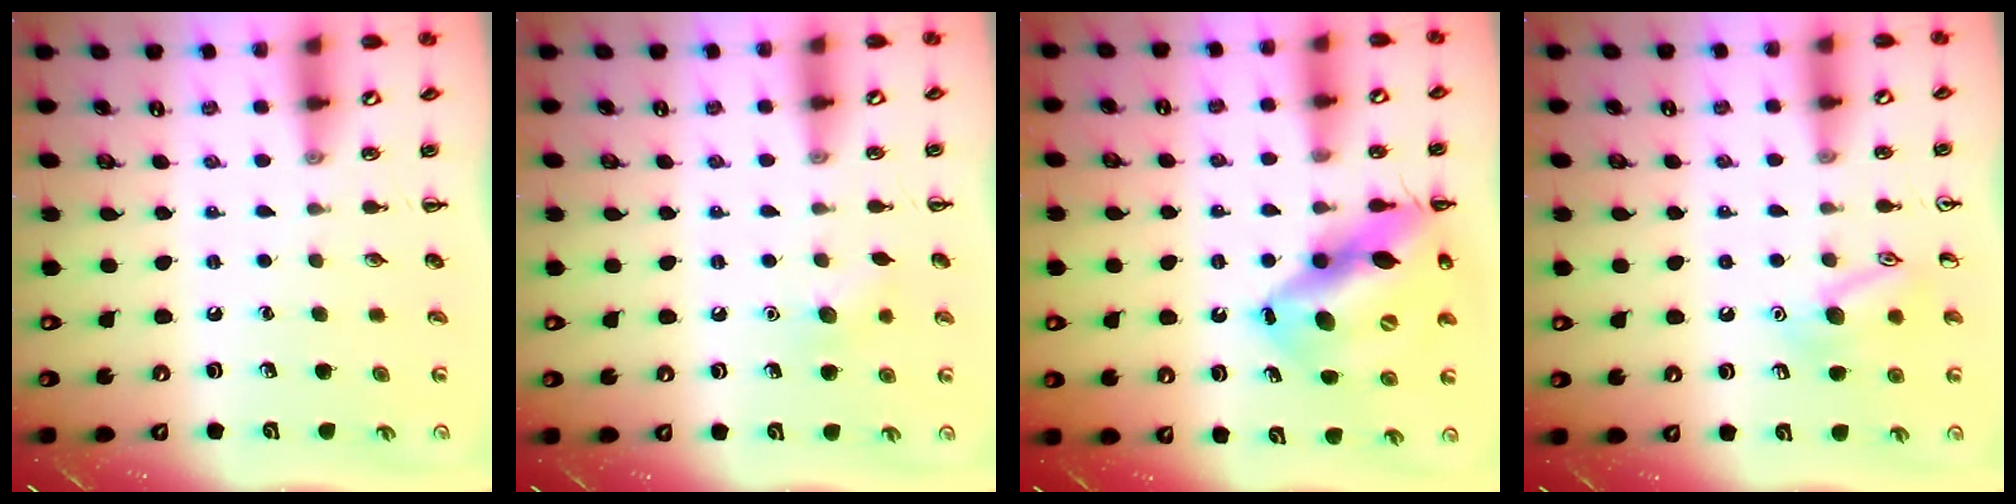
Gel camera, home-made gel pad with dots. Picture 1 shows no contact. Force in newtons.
{"total": 6.5, "press": 6.3, "slide": 1.3}
{"total": 18.1, "press": 17.6, "slide": 4.4}
{"total": 10.9, "press": 10.9, "slide": 0.7}